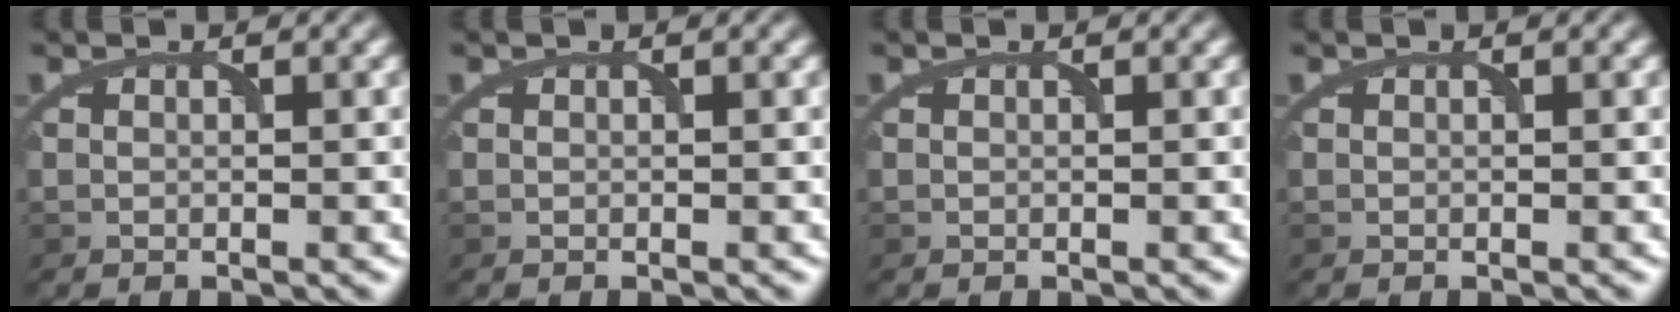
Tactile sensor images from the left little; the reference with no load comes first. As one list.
[{"total": 0.0}, {"total": 0.0}, {"total": 0.0}]